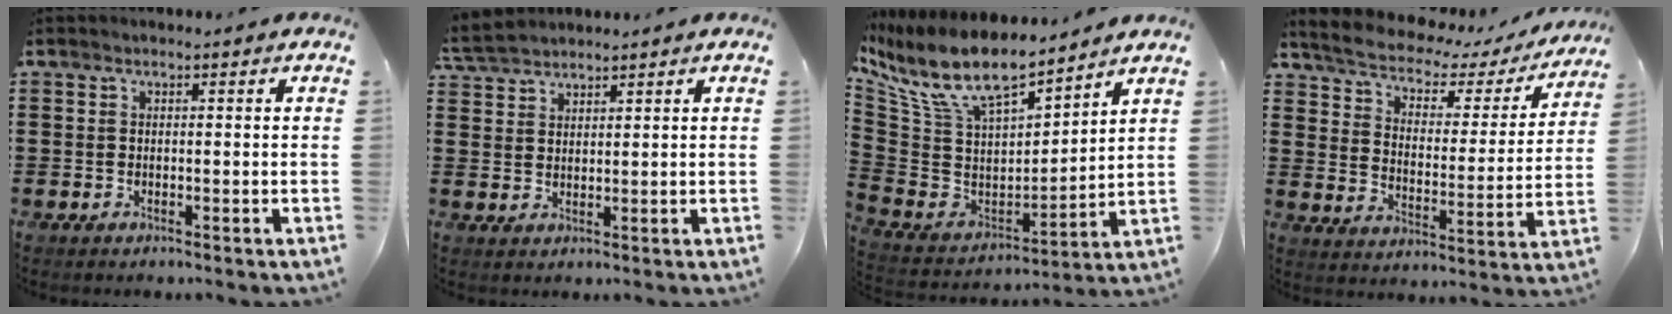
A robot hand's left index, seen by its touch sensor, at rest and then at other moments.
{"total": 3.1, "force": [3.0, 0.6, 0.6], "torque": [-0.022, -0.001, 0.058]}
{"total": 11.4, "force": [8.6, 3.3, 6.7], "torque": [-0.173, -0.058, 0.149]}
{"total": 4.6, "force": [4.2, 1.3, 1.5], "torque": [-0.054, -0.030, 0.064]}